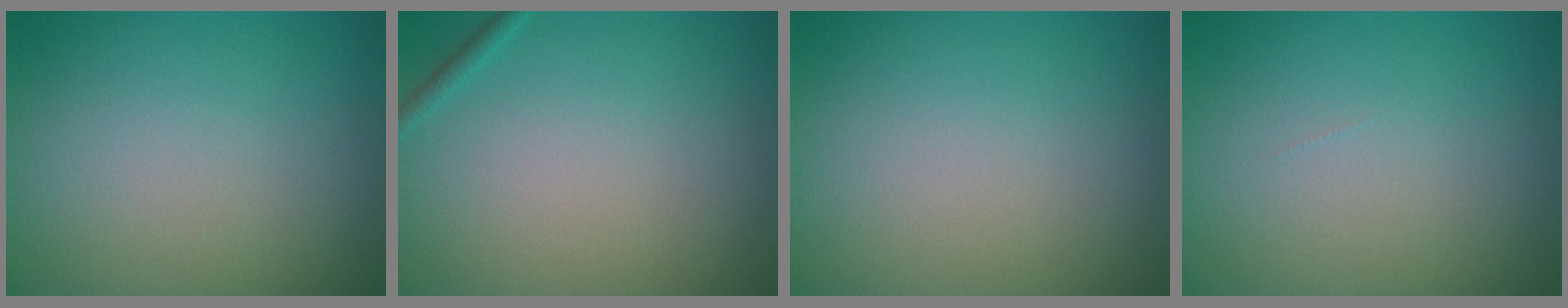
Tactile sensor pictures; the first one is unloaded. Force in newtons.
{"total": 0.7, "press": 0.7, "slide": 0.0}
{"total": 0.0}
{"total": 0.0}